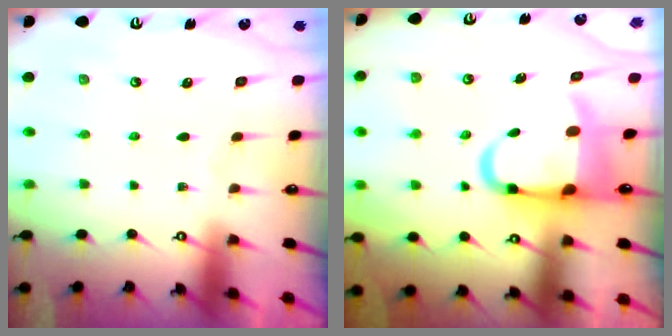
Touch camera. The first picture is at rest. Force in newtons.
{"total": 9.8, "press": 9.5, "slide": 2.2}